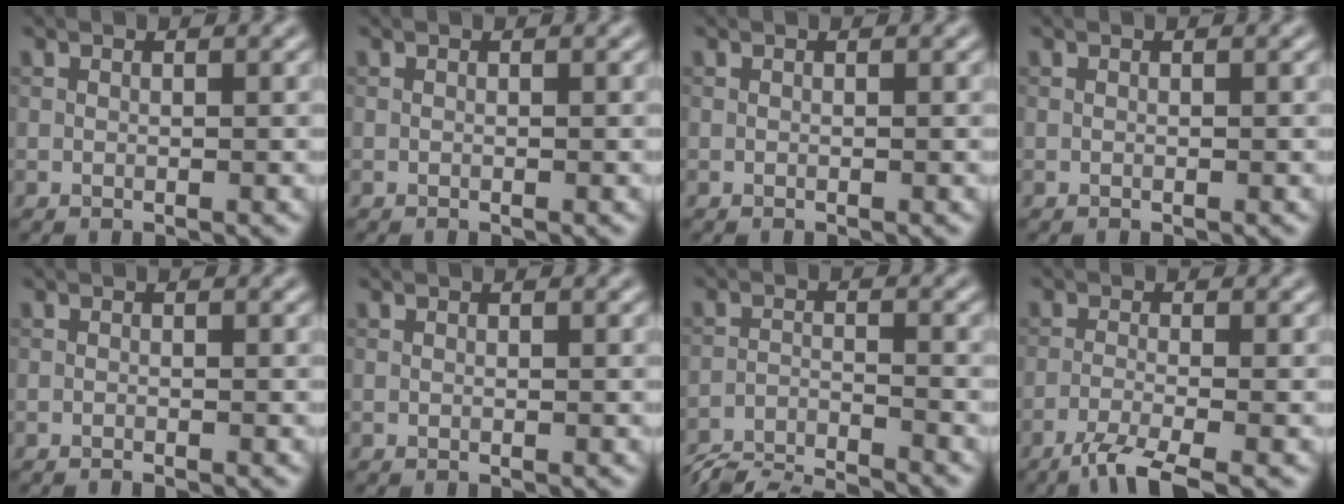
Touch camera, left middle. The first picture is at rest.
{"total": 0.0}
{"total": 0.0}
{"total": 0.0}
{"total": 0.7, "force": [-0.7, 0.0, 0.0], "torque": [0.005, 0.001, -0.012]}
{"total": 0.0}
{"total": 6.9, "force": [-6.6, 0.9, 1.7], "torque": [-0.035, -0.010, -0.120]}
{"total": 3.7, "force": [-2.9, 0.5, 2.3], "torque": [-0.048, -0.003, -0.061]}